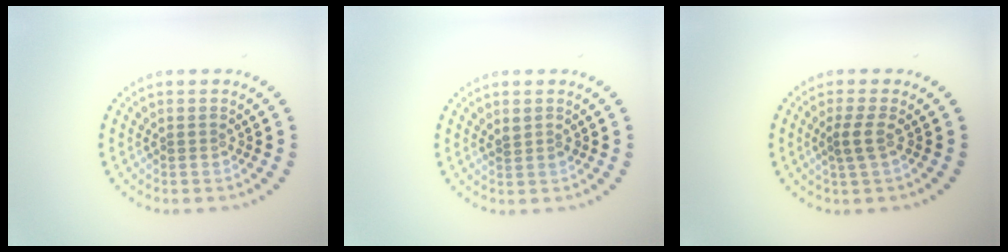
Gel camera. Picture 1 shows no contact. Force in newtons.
{"total": 0.6, "press": 0.6, "slide": 0.3}
{"total": 1.4, "press": 1.1, "slide": 0.8}